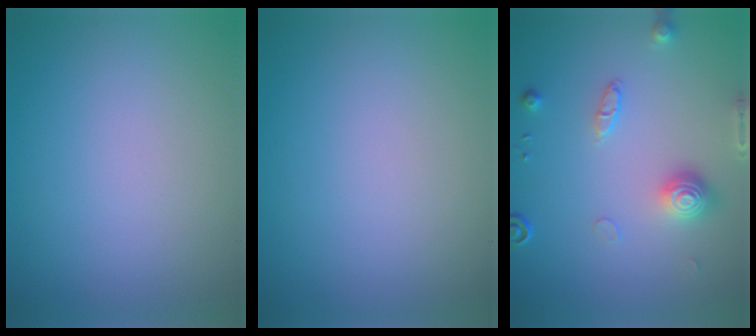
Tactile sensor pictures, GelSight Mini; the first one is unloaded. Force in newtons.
{"total": 0.0}
{"total": 3.0, "press": 2.8, "slide": 0.9}